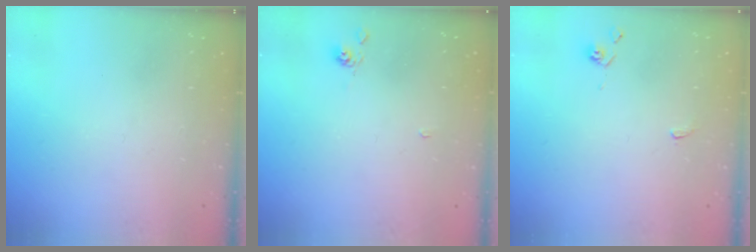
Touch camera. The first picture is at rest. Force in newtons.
{"total": 4.6, "press": 4.6, "slide": 0.3}
{"total": 2.8, "press": 2.8, "slide": 0.6}